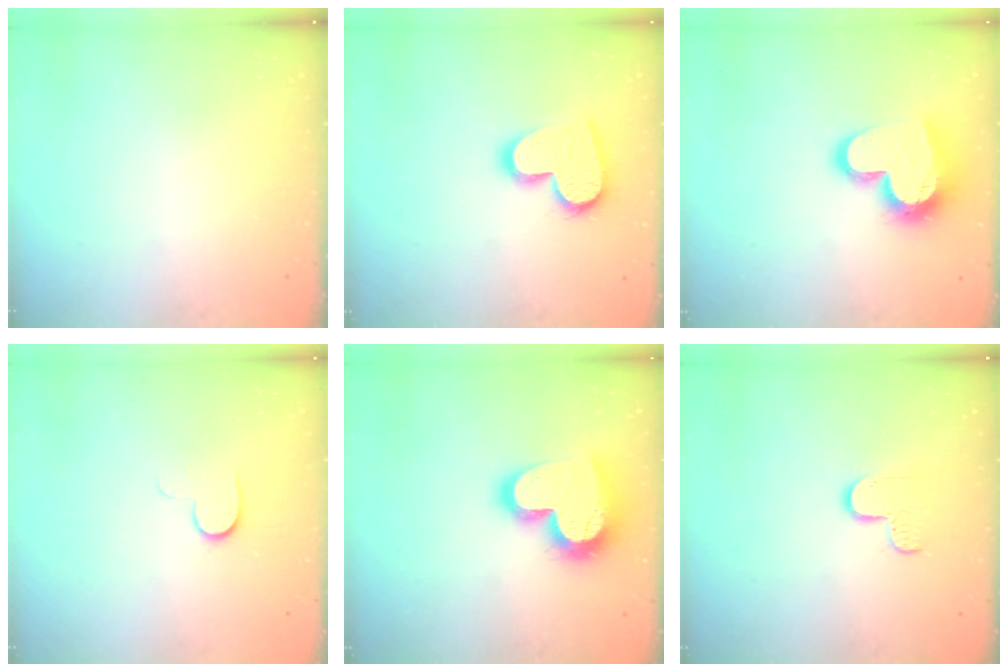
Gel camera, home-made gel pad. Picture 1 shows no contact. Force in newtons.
{"total": 15.2, "press": 15.1, "slide": 1.2}
{"total": 17.9, "press": 17.9, "slide": 1.5}
{"total": 5.3, "press": 5.3, "slide": 0.5}
{"total": 20.1, "press": 20.1, "slide": 1.7}
{"total": 6.6, "press": 6.5, "slide": 0.4}